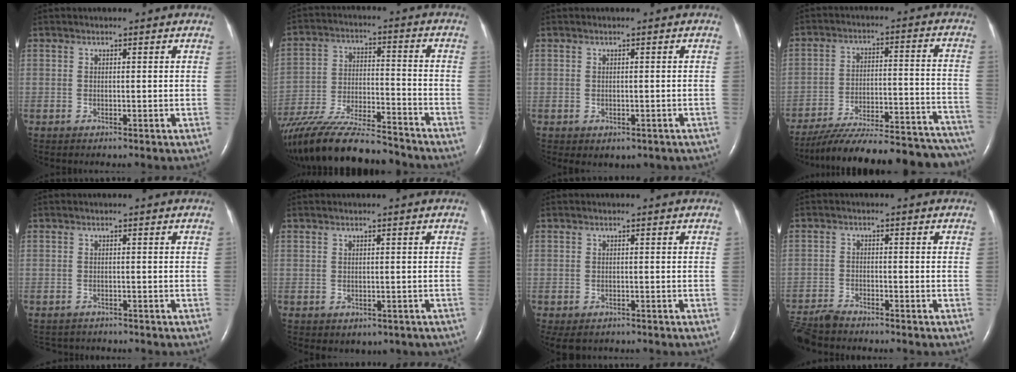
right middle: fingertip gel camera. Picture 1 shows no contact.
{"total": 22.0, "force": [-19.3, 3.1, 10.1], "torque": [-0.198, -0.034, -0.319]}
{"total": 2.4, "force": [-1.3, 1.7, 1.1], "torque": [-0.013, 0.002, -0.005]}
{"total": 31.8, "force": [-28.7, 4.6, 12.9], "torque": [-0.143, -0.015, -0.386]}
{"total": 3.4, "force": [-3.1, 1.3, 0.3], "torque": [-0.007, -0.004, -0.042]}
{"total": 2.9, "force": [-1.5, 2.1, 1.3], "torque": [-0.016, 0.005, -0.004]}
{"total": 3.6, "force": [-2.8, 1.9, 1.3], "torque": [-0.018, -0.004, -0.036]}
{"total": 5.7, "force": [-5.6, 0.5, 1.3], "torque": [-0.022, -0.022, -0.103]}